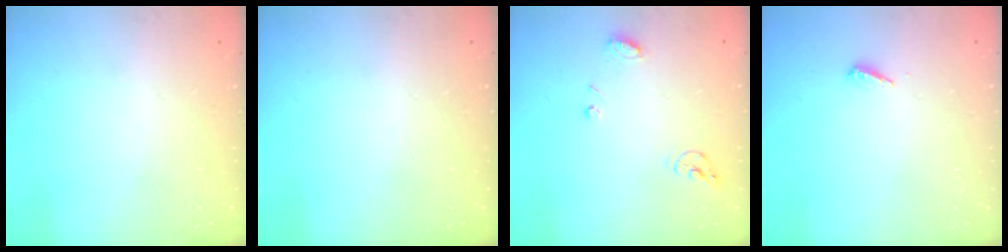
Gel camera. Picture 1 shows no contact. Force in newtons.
{"total": 0.0}
{"total": 7.5, "press": 7.4, "slide": 0.9}
{"total": 2.9, "press": 2.9, "slide": 0.3}